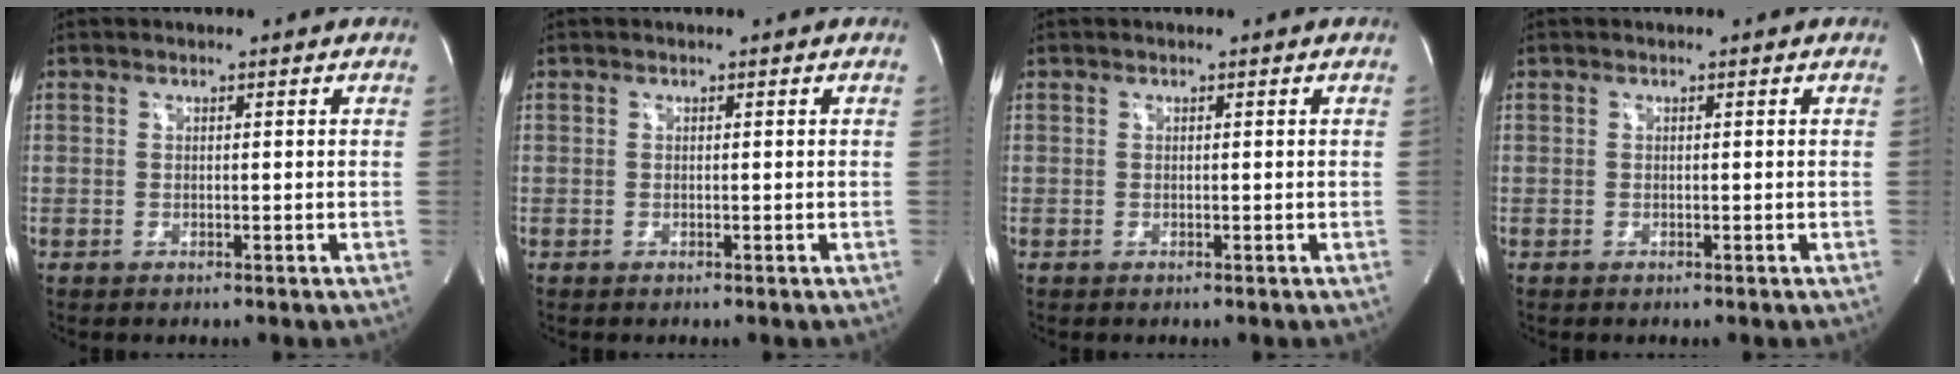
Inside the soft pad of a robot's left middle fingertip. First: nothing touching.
{"total": 0.0}
{"total": 0.0}
{"total": 0.0}